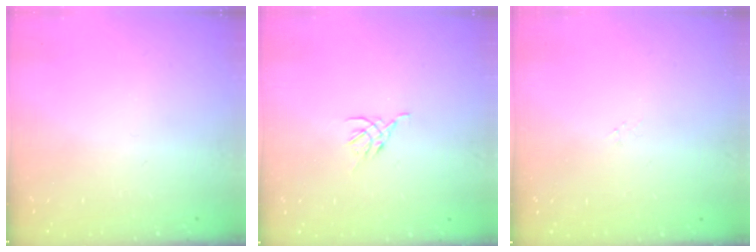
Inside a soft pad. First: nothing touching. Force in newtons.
{"total": 2.3, "press": 2.2, "slide": 0.6}
{"total": 1.3, "press": 1.2, "slide": 0.3}